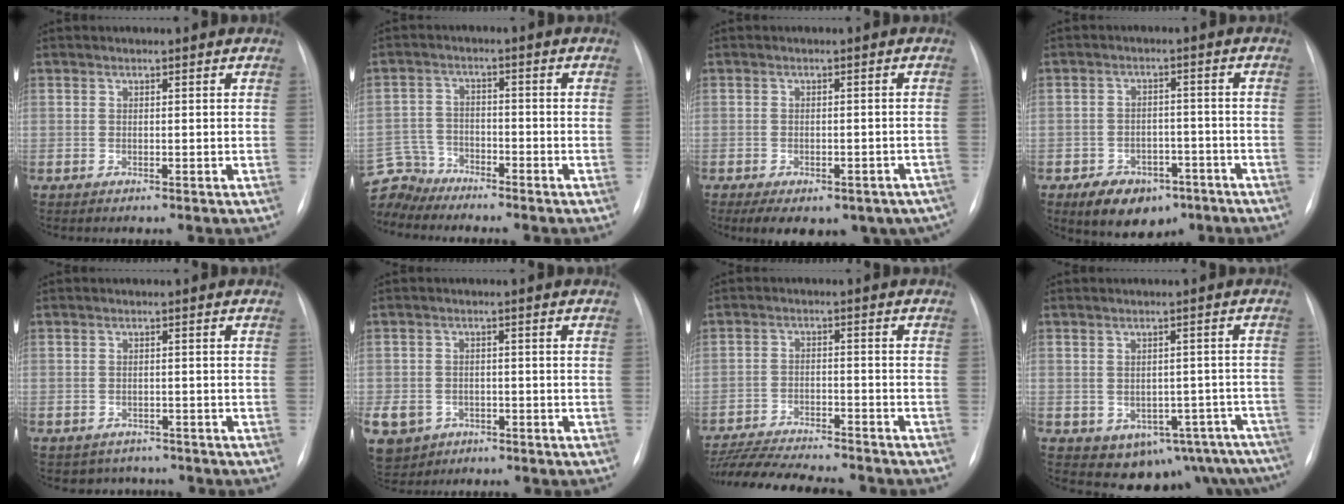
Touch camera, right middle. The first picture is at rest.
{"total": 6.8, "force": [-6.5, 2.1, -0.7], "torque": [0.007, 0.012, -0.131]}
{"total": 16.1, "force": [-11.4, 8.0, 8.1], "torque": [-0.111, 0.001, -0.131]}
{"total": 9.1, "force": [-5.8, 5.6, 4.3], "torque": [-0.067, 0.011, -0.080]}
{"total": 3.9, "force": [-3.2, 2.1, -0.1], "torque": [0.003, 0.012, -0.042]}
{"total": 11.7, "force": [-5.1, 9.7, 4.0], "torque": [-0.121, 0.007, -0.070]}
{"total": 16.3, "force": [-14.9, 2.1, 6.4], "torque": [-0.122, -0.016, -0.224]}
{"total": 13.5, "force": [-9.2, 8.1, 5.6], "torque": [-0.056, 0.025, -0.101]}